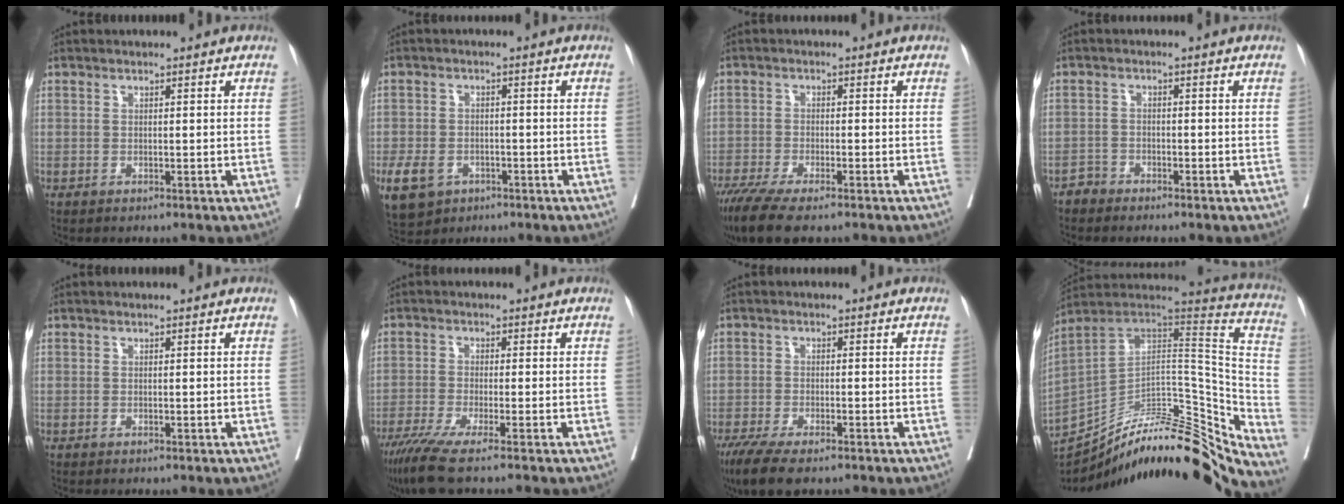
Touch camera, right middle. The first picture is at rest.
{"total": 10.8, "force": [-5.2, 8.1, 4.9], "torque": [-0.130, -0.005, -0.073]}
{"total": 9.5, "force": [-7.2, 1.8, 6.0], "torque": [-0.095, -0.021, -0.116]}
{"total": 1.5, "force": [-1.4, 0.5, -0.2], "torque": [0.005, 0.001, -0.027]}
{"total": 0.0}
{"total": 8.1, "force": [-6.2, -0.6, 5.2], "torque": [-0.083, -0.025, -0.105]}
{"total": 8.5, "force": [-6.1, 2.3, 5.4], "torque": [-0.089, -0.019, -0.098]}
{"total": 32.8, "force": [-27.4, 6.6, 16.9], "torque": [-0.234, 0.009, -0.398]}